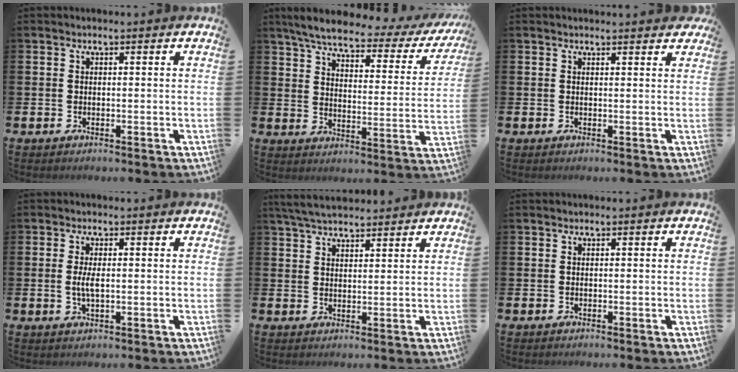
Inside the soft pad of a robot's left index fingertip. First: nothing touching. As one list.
[{"total": 5.6, "force": [4.6, 1.2, 3.0], "torque": [-0.078, -0.027, 0.070]}, {"total": 0.8, "force": [0.8, 0.0, 0.0], "torque": [0.012, -0.005, 0.012]}, {"total": 2.8, "force": [0.0, 1.0, 2.6], "torque": [-0.047, 0.001, -0.002]}, {"total": 4.6, "force": [4.3, 0.9, 1.0], "torque": [-0.034, -0.014, 0.082]}, {"total": 0.0}]